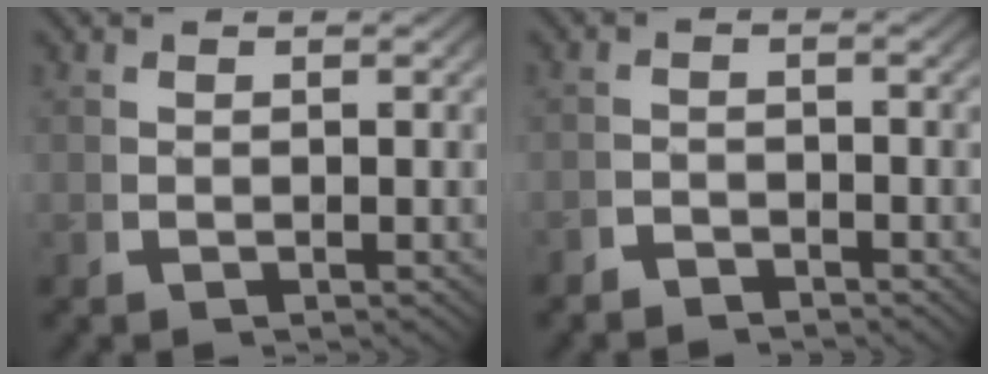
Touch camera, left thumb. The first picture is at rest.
{"total": 2.2, "force": [-2.1, 0.6, 0.1], "torque": [0.001, -0.011, -0.038]}